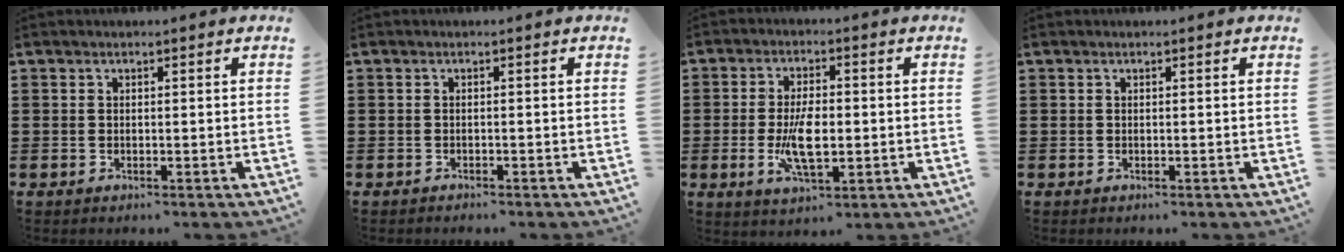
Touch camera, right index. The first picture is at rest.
{"total": 0.5, "force": [-0.5, 0.0, 0.0], "torque": [-0.002, -0.002, -0.011]}
{"total": 7.6, "force": [-1.0, 3.0, 6.9], "torque": [-0.155, -0.010, -0.024]}
{"total": 0.0}